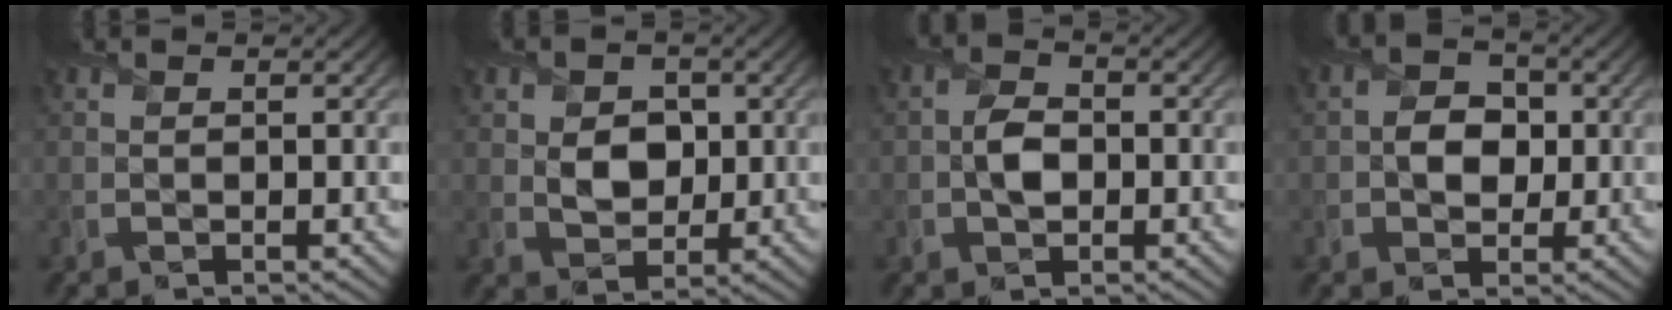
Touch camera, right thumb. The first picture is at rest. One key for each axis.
{"total": 4.8, "fx": 0.5, "fy": 3.8, "fz": 2.8, "tx": -0.064, "ty": -0.009, "tz": 0.004}
{"total": 3.4, "fx": -0.6, "fy": 2.3, "fz": 2.3, "tx": -0.048, "ty": 0.000, "tz": -0.015}
{"total": 3.7, "fx": -0.5, "fy": 3.1, "fz": 2.0, "tx": -0.031, "ty": -0.003, "tz": -0.021}